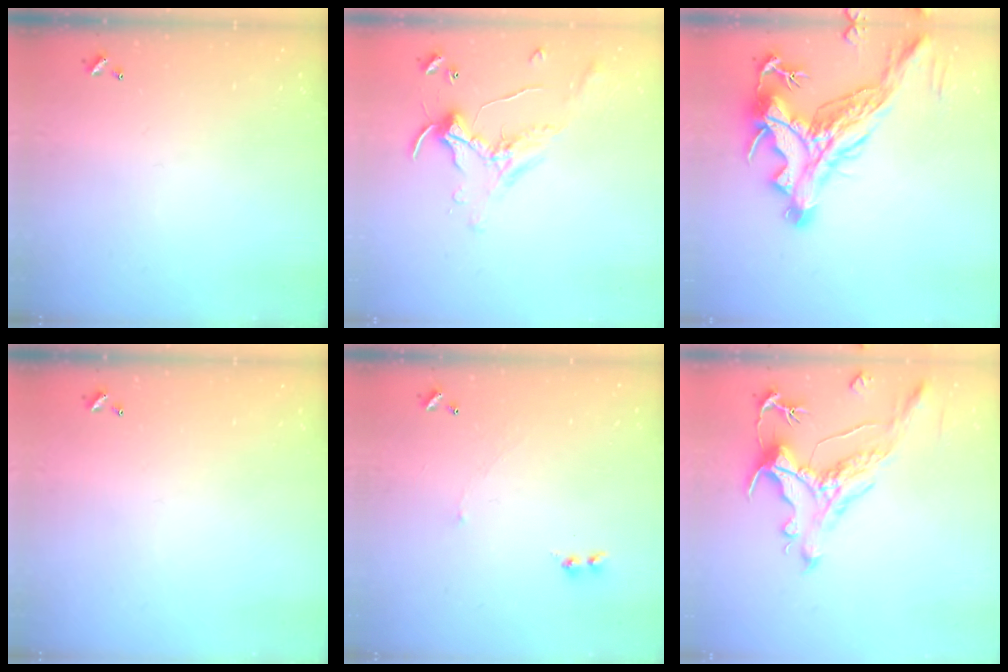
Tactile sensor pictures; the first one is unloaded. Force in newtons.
{"total": 0.8, "press": 0.8, "slide": 0.2}
{"total": 9.1, "press": 8.9, "slide": 2.0}
{"total": 0.0}
{"total": 2.6, "press": 2.6, "slide": 0.6}
{"total": 1.7, "press": 0.9, "slide": 1.4}